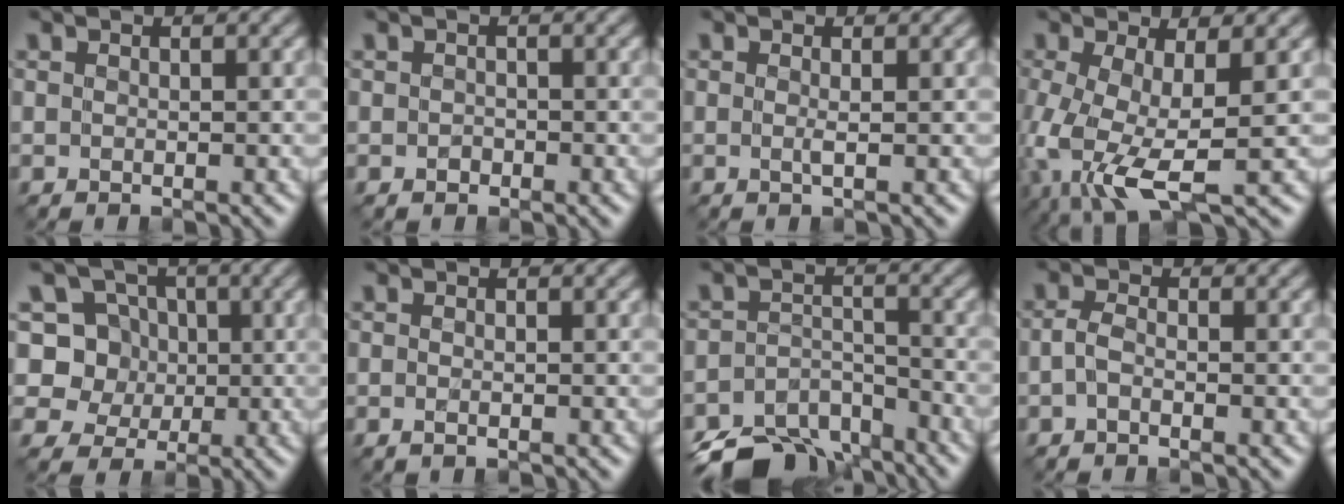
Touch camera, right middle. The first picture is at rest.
{"total": 0.7, "force": [-0.3, 0.6, 0.2], "torque": [-0.004, -0.007, -0.006]}
{"total": 0.7, "force": [-0.1, 0.0, 0.7], "torque": [-0.018, -0.005, -0.003]}
{"total": 7.5, "force": [-2.1, 2.8, 6.7], "torque": [-0.161, -0.022, -0.039]}
{"total": 5.6, "force": [1.3, 5.1, 2.0], "torque": [-0.027, 0.007, 0.010]}
{"total": 0.8, "force": [-0.5, 0.2, 0.6], "torque": [-0.017, -0.006, -0.007]}
{"total": 8.8, "force": [-7.5, 3.6, 2.7], "torque": [-0.041, -0.019, -0.116]}
{"total": 1.4, "force": [-0.7, 0.6, 1.1], "torque": [-0.028, -0.001, -0.016]}